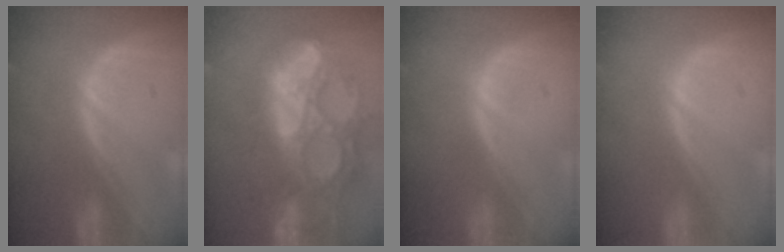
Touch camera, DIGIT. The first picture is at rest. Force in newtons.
{"total": 15.4, "press": 12.8, "slide": 8.6}
{"total": 0.0}
{"total": 0.0}